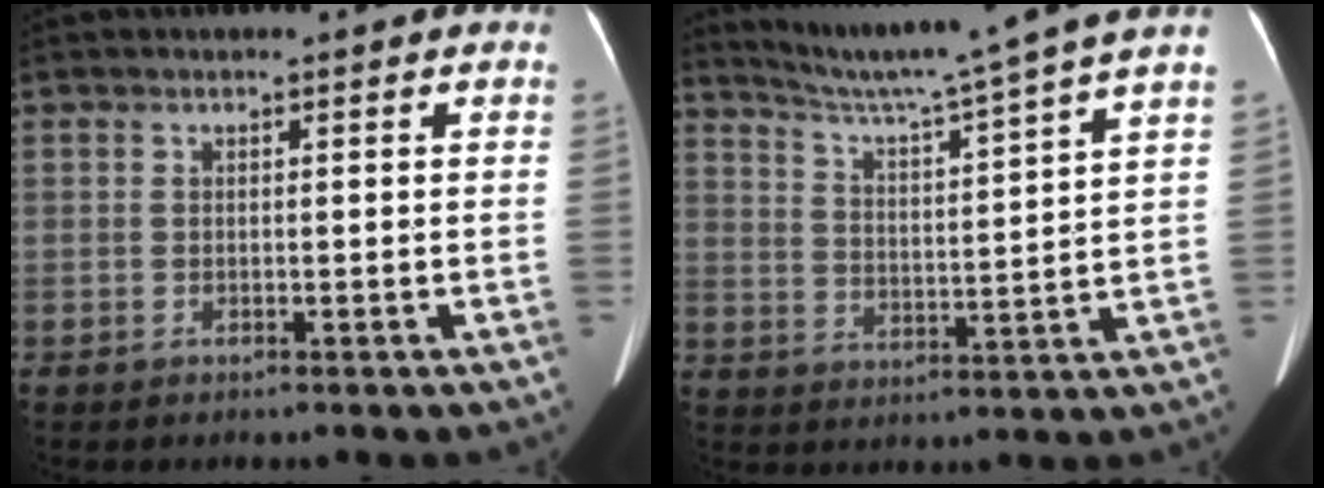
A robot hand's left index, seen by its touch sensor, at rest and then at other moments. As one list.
[{"total": 15.3, "force": [13.3, -2.8, 7.1], "torque": [-0.122, -0.024, 0.191]}]